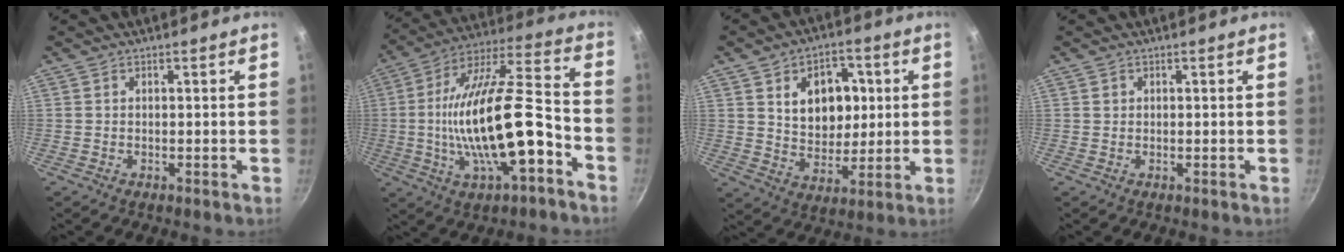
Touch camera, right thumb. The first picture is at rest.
{"total": 22.8, "force": [-6.1, 7.9, 20.5], "torque": [-0.355, 0.042, -0.104]}
{"total": 13.2, "force": [3.3, 9.7, 8.4], "torque": [-0.078, -0.014, 0.055]}
{"total": 0.6, "force": [0.2, 0.6, 0.1], "torque": [0.002, 0.003, 0.003]}